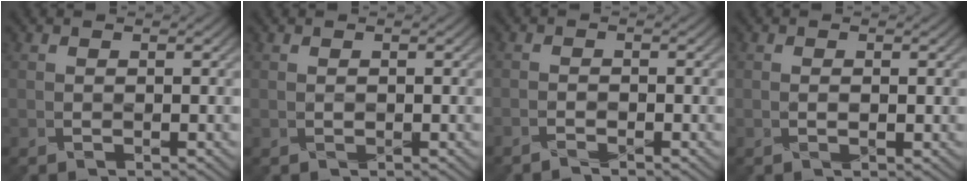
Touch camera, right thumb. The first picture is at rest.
{"total": 0.0}
{"total": 1.2, "force": [-1.2, 0.0, 0.3], "torque": [-0.006, 0.003, -0.026]}
{"total": 0.6, "force": [0.0, 0.3, 0.6], "torque": [-0.010, -0.002, 0.001]}